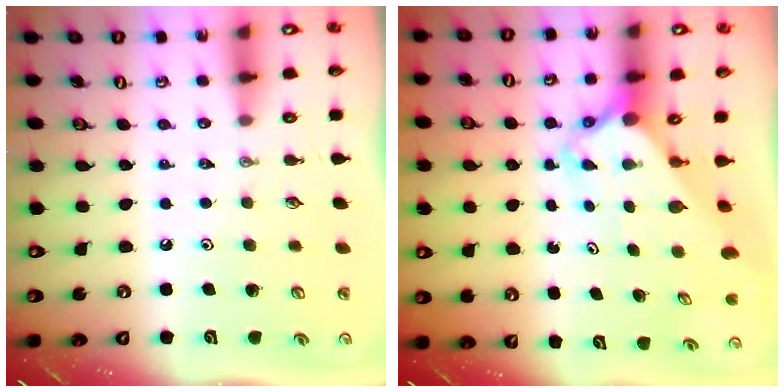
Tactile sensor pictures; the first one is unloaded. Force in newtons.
{"total": 3.0, "press": 3.0, "slide": 0.1}